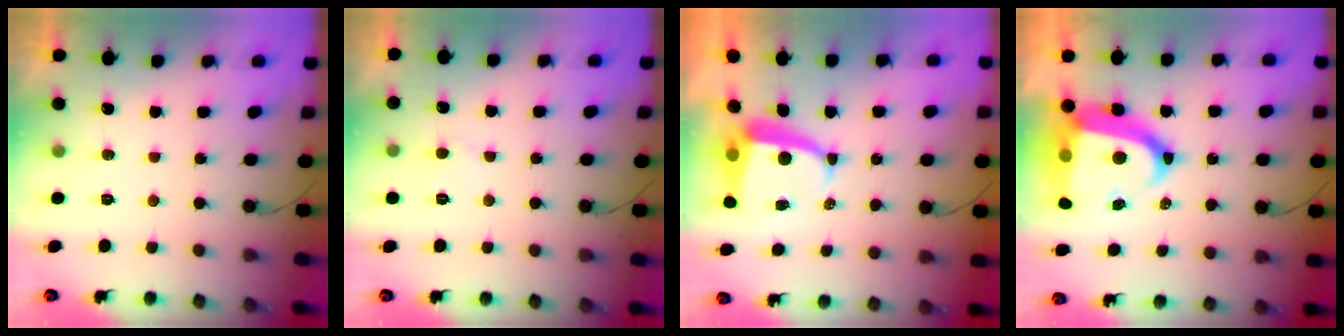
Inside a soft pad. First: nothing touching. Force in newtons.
{"total": 2.4, "press": 2.4, "slide": 0.2}
{"total": 6.6, "press": 6.5, "slide": 0.9}
{"total": 19.6, "press": 19.5, "slide": 2.4}